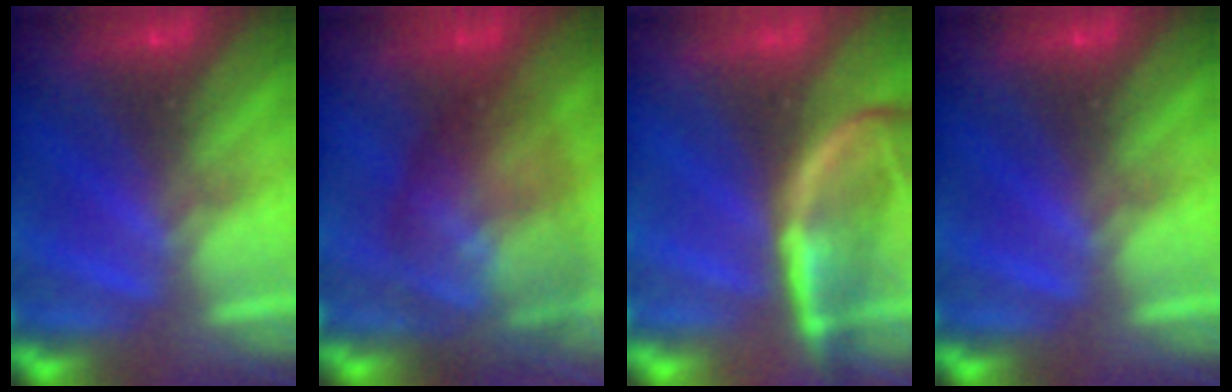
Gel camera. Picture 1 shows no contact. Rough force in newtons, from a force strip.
{"total": 7.8}
{"total": 2.3}
{"total": 0.0}